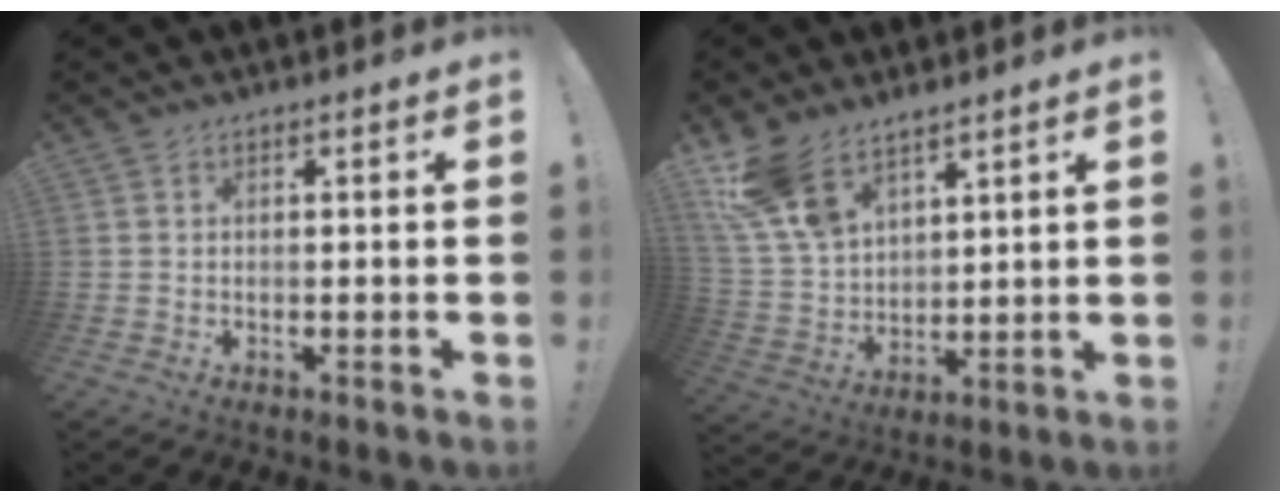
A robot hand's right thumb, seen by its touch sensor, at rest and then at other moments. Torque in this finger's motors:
{"motor_torque": [1.17, 1.27, 0.77, 0.78, 0.22]}